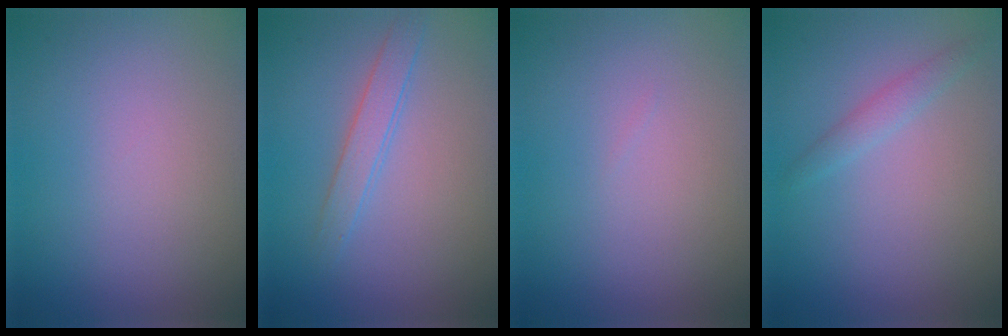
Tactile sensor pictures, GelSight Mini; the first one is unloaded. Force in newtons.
{"total": 1.9, "press": 1.9, "slide": 0.2}
{"total": 0.0}
{"total": 1.3, "press": 1.3, "slide": 0.1}